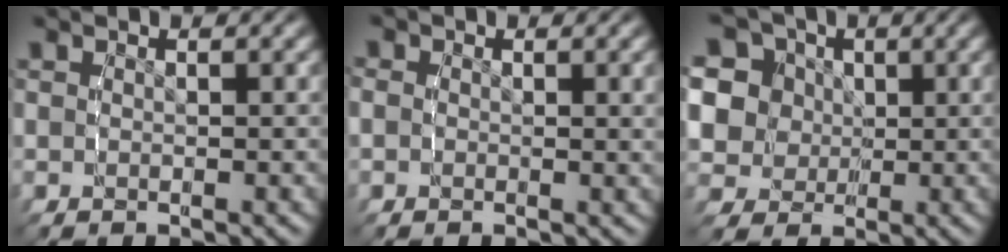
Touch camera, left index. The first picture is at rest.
{"total": 1.2, "force": [0.2, 0.8, 0.9], "torque": [-0.015, 0.000, 0.001]}
{"total": 12.4, "force": [2.5, 10.9, 5.5], "torque": [-0.130, -0.024, 0.040]}